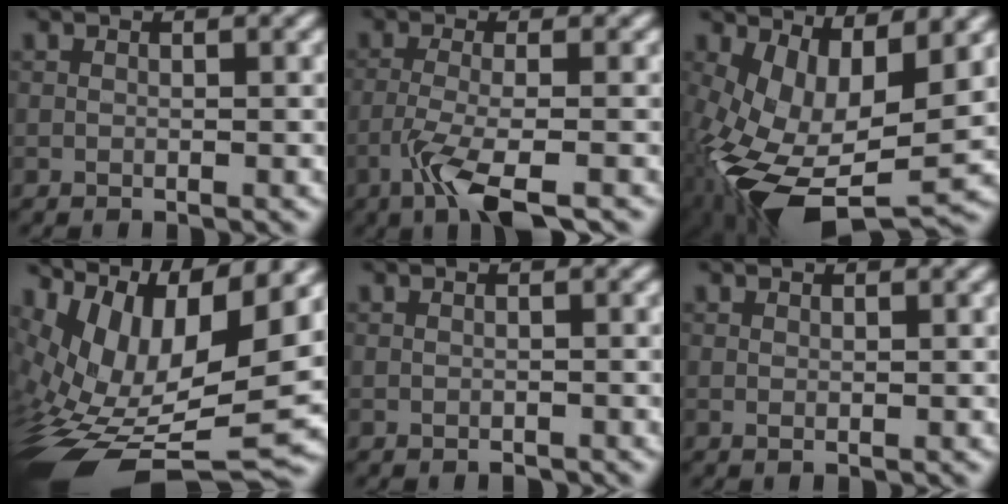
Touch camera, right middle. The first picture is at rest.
{"total": 4.0, "force": [-2.5, 0.4, 3.1], "torque": [-0.070, 0.007, -0.047]}
{"total": 9.9, "force": [-2.4, 4.7, 8.4], "torque": [-0.192, -0.010, -0.021]}
{"total": 13.2, "force": [0.0, 5.3, 12.1], "torque": [-0.231, 0.002, 0.030]}
{"total": 0.8, "force": [-0.7, -0.2, -0.3], "torque": [-0.005, 0.010, -0.005]}
{"total": 0.0}